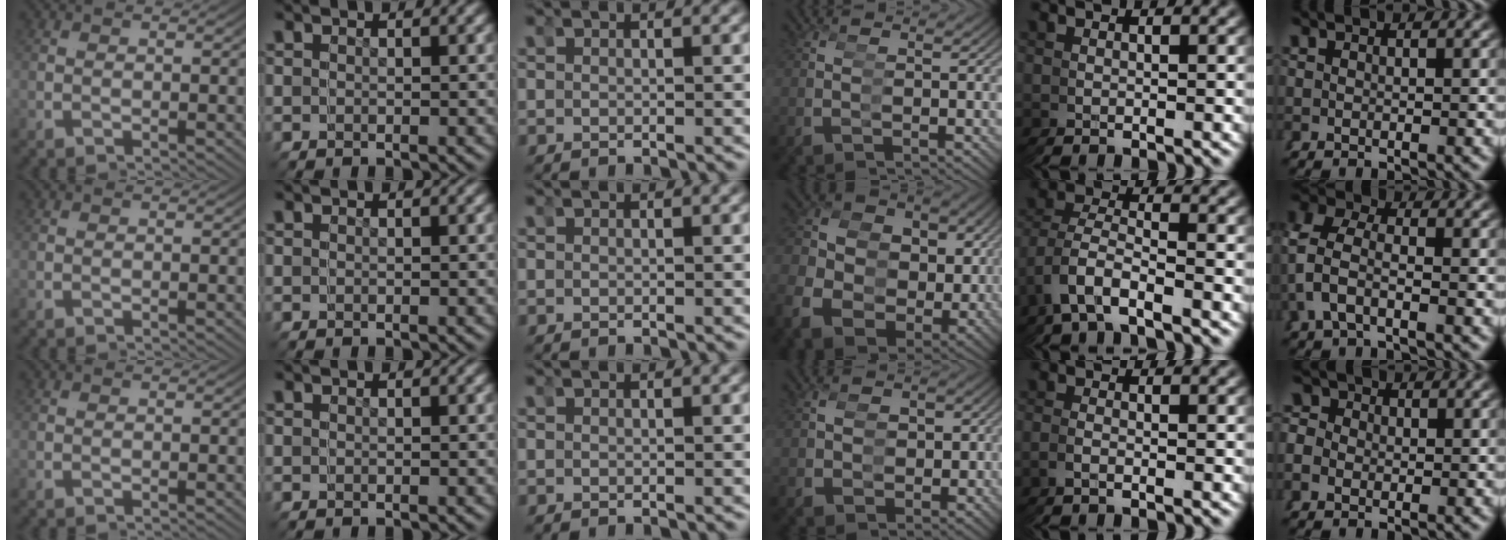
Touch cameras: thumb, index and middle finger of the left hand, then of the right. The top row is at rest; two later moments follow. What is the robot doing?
{"motion": "grasp_and_lifting", "object": "hoodie"}